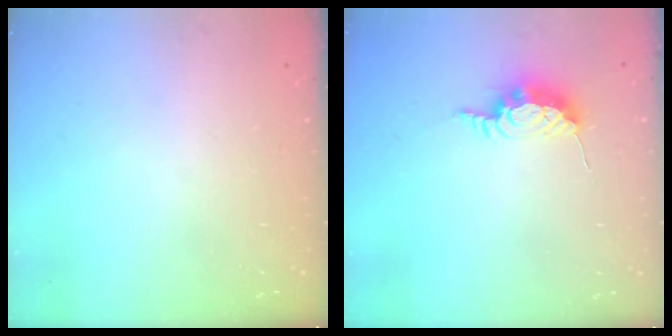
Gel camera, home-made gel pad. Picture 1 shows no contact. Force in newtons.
{"total": 8.7, "press": 8.7, "slide": 0.5}